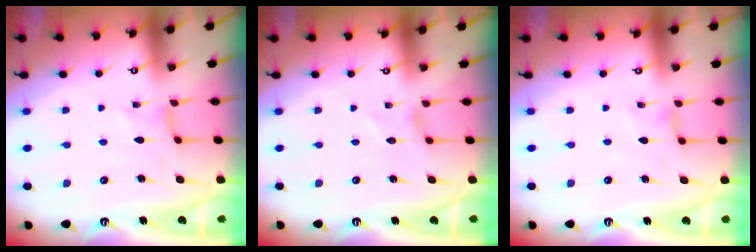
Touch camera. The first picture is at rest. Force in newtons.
{"total": 0.0}
{"total": 0.8, "press": 0.8, "slide": 0.3}